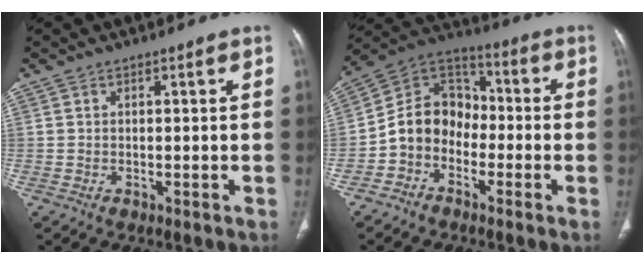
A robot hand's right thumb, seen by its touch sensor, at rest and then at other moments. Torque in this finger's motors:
{"motor_torque": [1.42, 1.66, 1.13, -0.88, 0.06]}